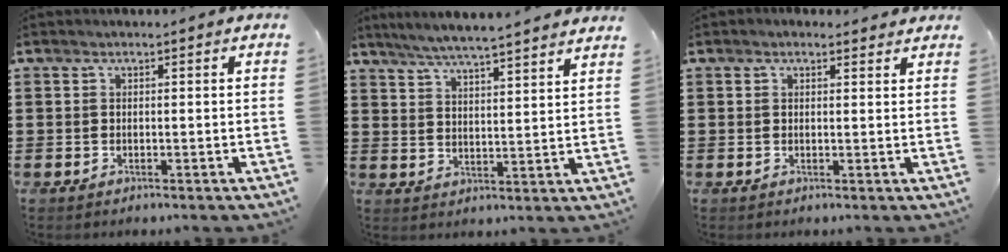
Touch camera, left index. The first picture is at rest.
{"total": 5.3, "force": [5.0, -0.6, 1.5], "torque": [-0.048, -0.028, 0.087]}
{"total": 1.3, "force": [1.1, 0.5, 0.4], "torque": [-0.011, 0.004, 0.021]}